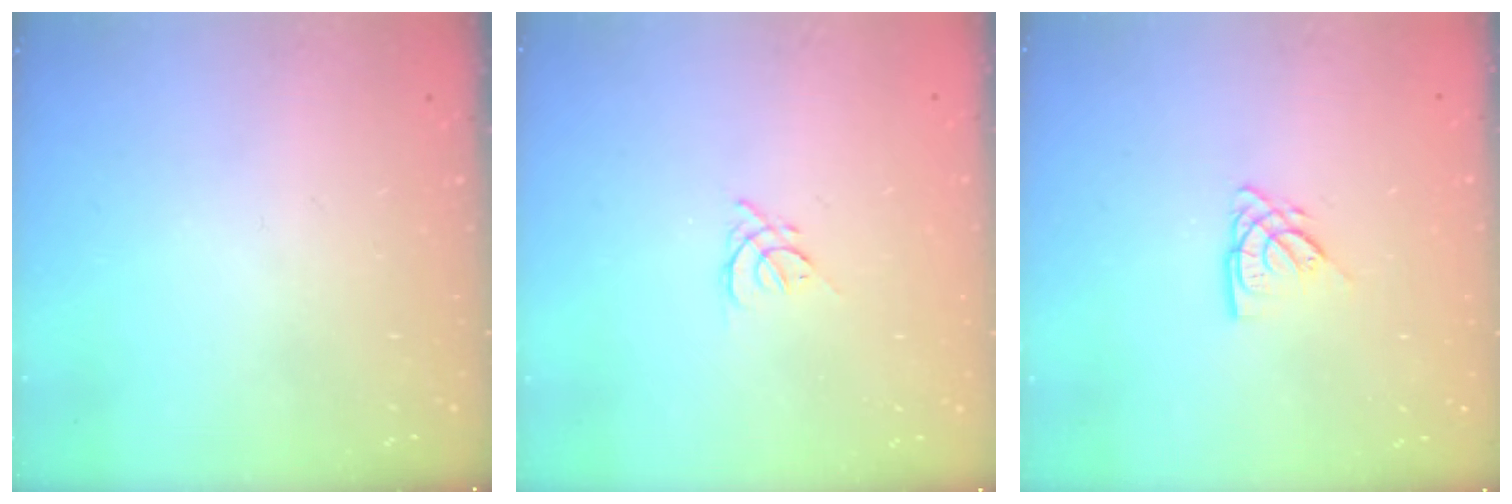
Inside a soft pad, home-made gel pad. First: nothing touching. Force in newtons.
{"total": 2.6, "press": 2.5, "slide": 0.6}
{"total": 6.0, "press": 6.0, "slide": 0.6}